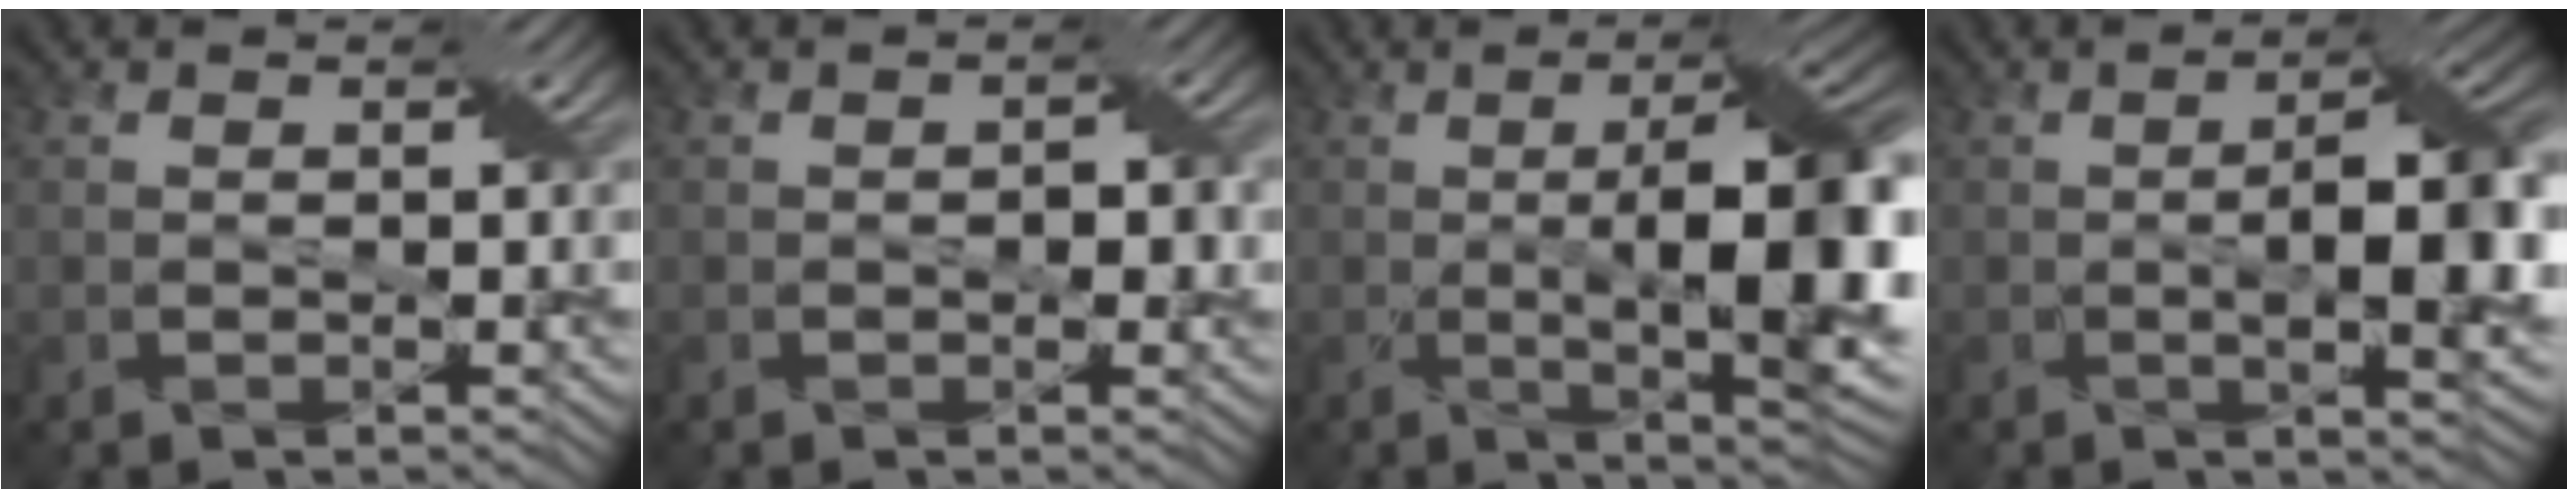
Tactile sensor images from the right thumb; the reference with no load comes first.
{"total": 2.1, "force": [-0.3, 1.2, 1.7], "torque": [-0.023, -0.002, -0.005]}
{"total": 15.1, "force": [-1.1, 4.4, 14.4], "torque": [-0.203, 0.001, -0.008]}
{"total": 9.0, "force": [-0.8, 2.7, 8.6], "torque": [-0.134, 0.000, -0.012]}